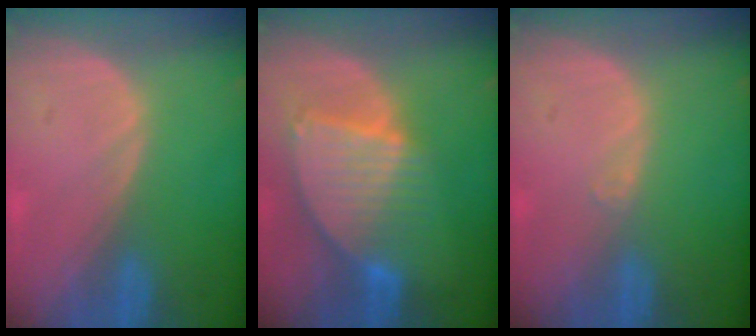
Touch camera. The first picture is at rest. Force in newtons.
{"total": 8.7, "press": 7.5, "slide": 4.4}
{"total": 0.6, "press": 0.5, "slide": 0.4}